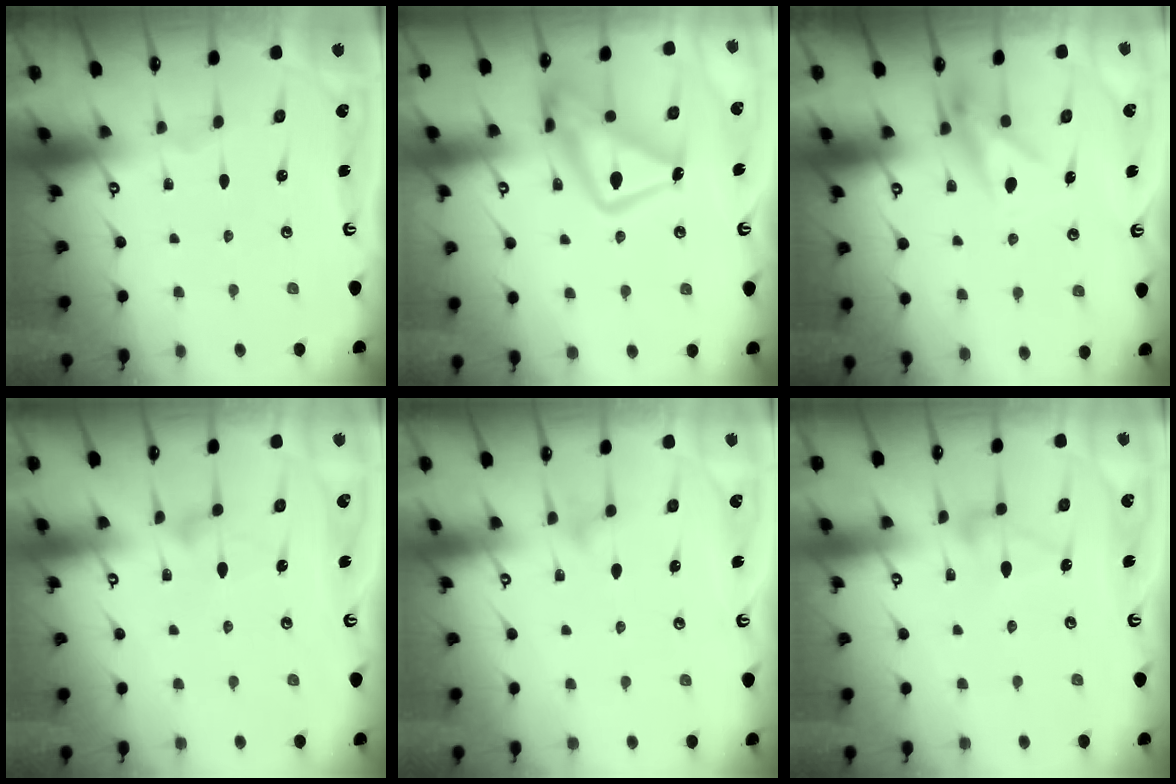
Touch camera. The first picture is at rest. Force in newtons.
{"total": 15.8, "press": 15.8, "slide": 1.3}
{"total": 7.7, "press": 7.7, "slide": 0.4}
{"total": 7.8, "press": 7.8, "slide": 0.4}
{"total": 7.5, "press": 7.5, "slide": 0.6}
{"total": 6.4, "press": 6.4, "slide": 0.3}